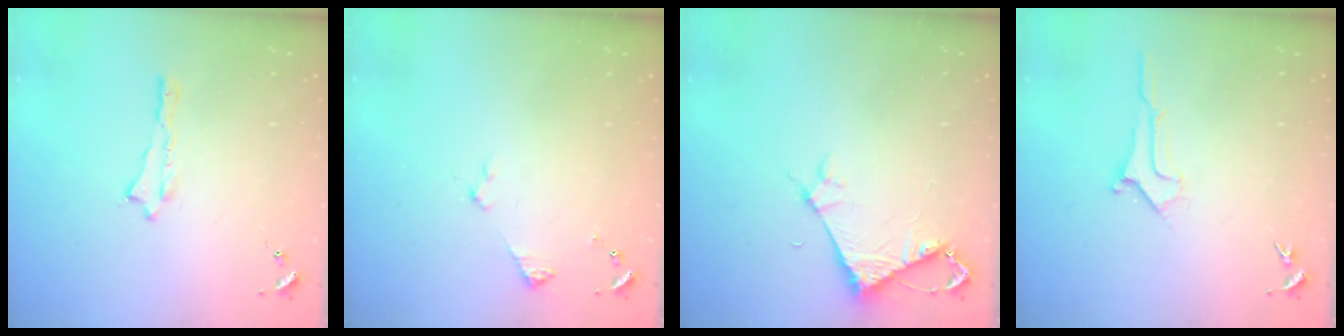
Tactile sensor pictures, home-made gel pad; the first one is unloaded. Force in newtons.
{"total": 2.9, "press": 2.9, "slide": 0.3}
{"total": 3.9, "press": 3.8, "slide": 0.3}
{"total": 1.0, "press": 1.0, "slide": 0.0}